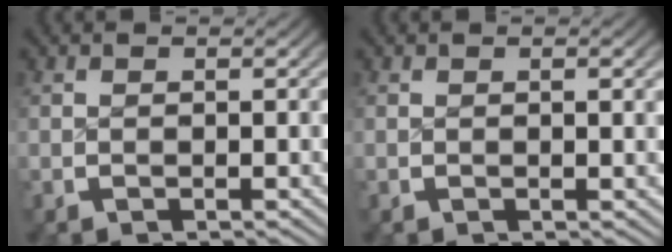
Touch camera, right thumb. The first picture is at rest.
{"total": 0.7, "force": [0.2, 0.0, 0.7], "torque": [-0.008, 0.001, 0.003]}